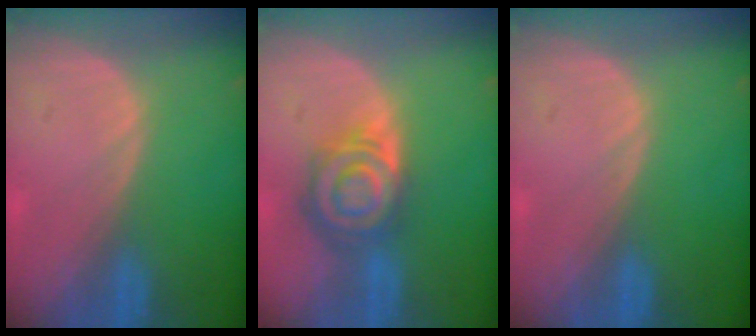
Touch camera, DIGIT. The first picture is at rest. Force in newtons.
{"total": 8.0, "press": 7.1, "slide": 3.7}
{"total": 0.0}